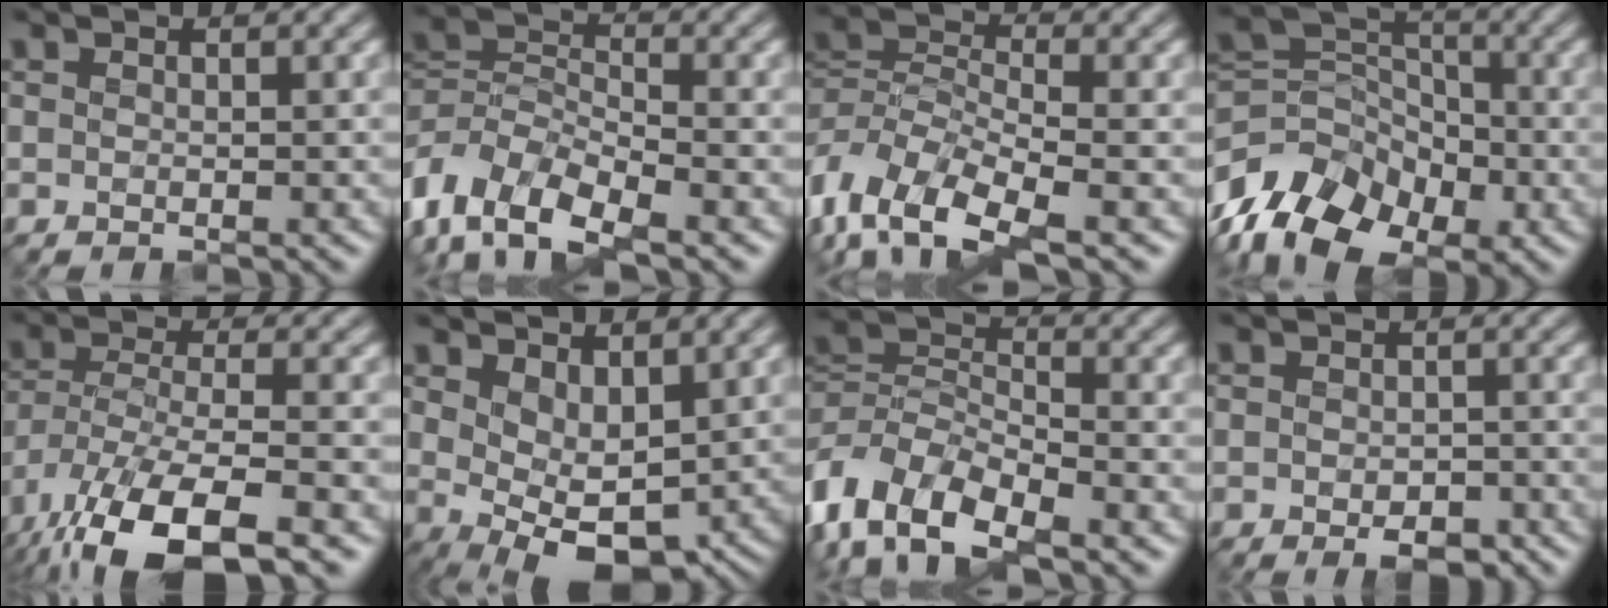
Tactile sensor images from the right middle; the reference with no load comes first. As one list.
[{"total": 7.9, "force": [-4.4, 4.1, 5.1], "torque": [-0.100, -0.002, -0.096]}, {"total": 7.8, "force": [-3.8, 3.8, 5.7], "torque": [-0.112, 0.003, -0.086]}, {"total": 11.3, "force": [-6.6, 7.4, 5.5], "torque": [-0.102, 0.018, -0.130]}, {"total": 12.1, "force": [-7.5, 4.3, 8.5], "torque": [-0.179, -0.033, -0.129]}, {"total": 5.3, "force": [0.9, 2.9, 4.3], "torque": [-0.081, -0.010, 0.022]}, {"total": 8.5, "force": [-4.7, 4.5, 5.5], "torque": [-0.108, 0.001, -0.103]}, {"total": 3.3, "force": [-1.6, 1.9, 2.1], "torque": [-0.024, -0.007, -0.025]}]